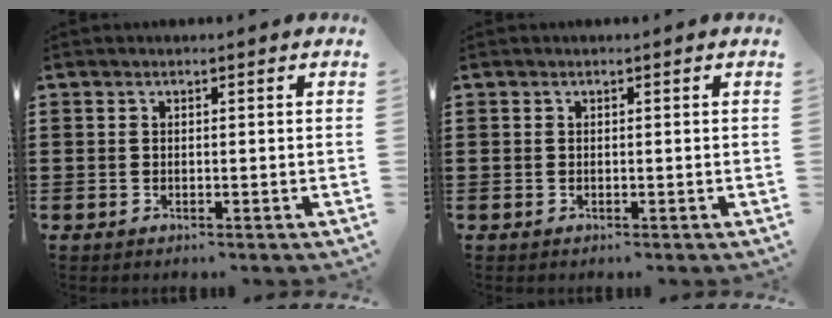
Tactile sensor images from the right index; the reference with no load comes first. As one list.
[{"total": 0.0}]